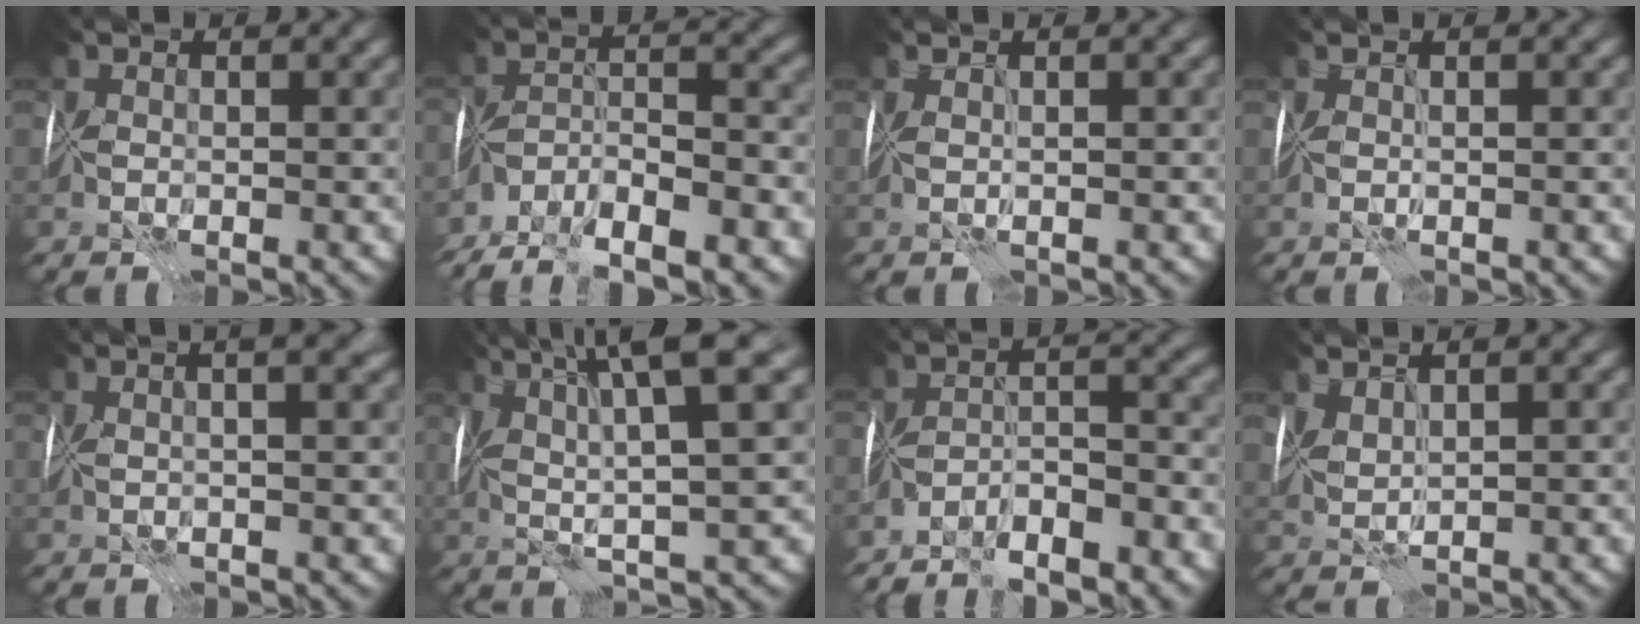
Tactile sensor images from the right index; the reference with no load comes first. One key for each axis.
{"total": 7.3, "fx": -5.9, "fy": 1.7, "fz": 4.0, "tx": -0.057, "ty": 0.002, "tz": -0.112}
{"total": 0.9, "fx": 0.6, "fy": -0.3, "fz": 0.6, "tx": 0.001, "ty": 0.003, "tz": 0.003}
{"total": 0.8, "fx": 0.3, "fy": -0.6, "fz": 0.4, "tx": -0.003, "ty": 0.000, "tz": 0.004}
{"total": 7.7, "fx": 3.7, "fy": 3.3, "fz": 5.9, "tx": -0.029, "ty": 0.049, "tz": 0.015}
{"total": 9.2, "fx": 3.7, "fy": 1.2, "fz": 8.4, "tx": -0.142, "ty": 0.019, "tz": 0.067}
{"total": 4.1, "fx": -3.8, "fy": 0.4, "fz": 1.7, "tx": -0.020, "ty": 0.006, "tz": -0.067}
{"total": 1.9, "fx": 1.5, "fy": 0.0, "fz": 1.1, "tx": -0.028, "ty": 0.006, "tz": 0.034}